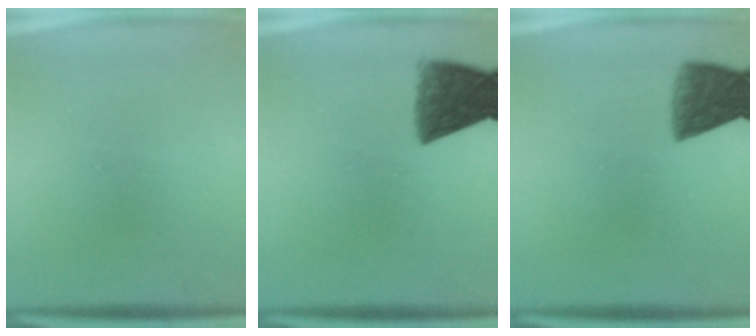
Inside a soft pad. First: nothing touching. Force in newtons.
{"total": 9.1}
{"total": 7.6}